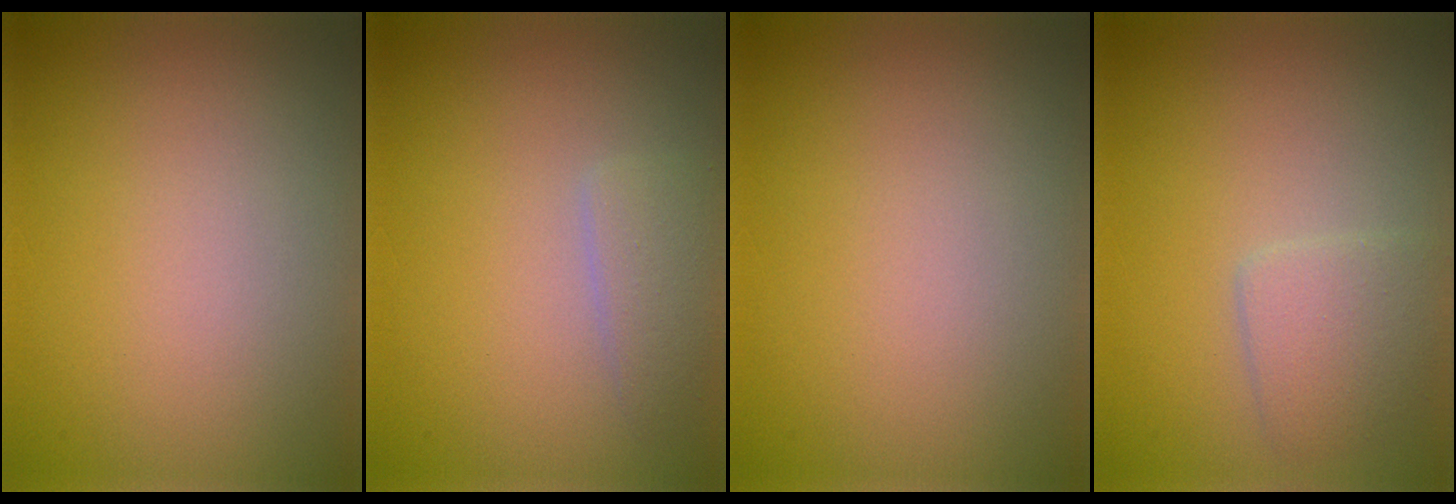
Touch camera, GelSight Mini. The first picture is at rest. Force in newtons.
{"total": 1.8, "press": 1.8, "slide": 0.0}
{"total": 0.0}
{"total": 2.5, "press": 2.5, "slide": 0.1}